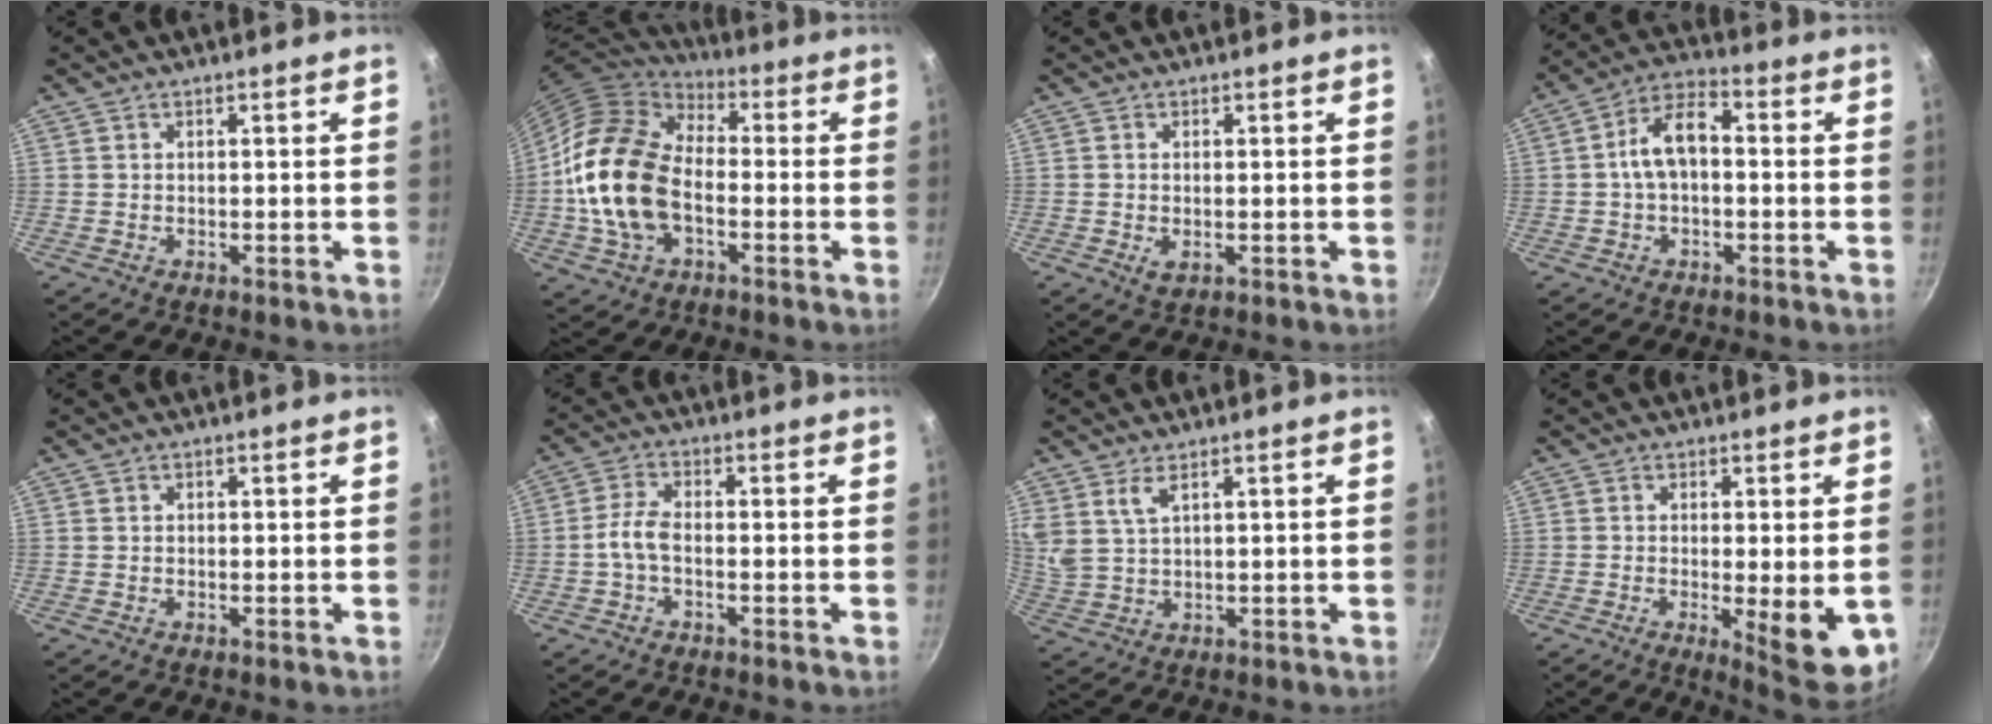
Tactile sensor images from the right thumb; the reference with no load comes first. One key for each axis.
{"total": 19.1, "fx": -2.9, "fy": 12.6, "fz": 14.2, "tx": -0.245, "ty": 0.031, "tz": -0.064}
{"total": 2.0, "fx": -0.4, "fy": 1.2, "fz": 1.6, "tx": -0.029, "ty": -0.005, "tz": -0.003}
{"total": 8.7, "fx": -0.2, "fy": 5.1, "fz": 7.1, "tx": -0.114, "ty": 0.037, "tz": -0.013}
{"total": 0.5, "fx": 0.2, "fy": 0.5, "fz": 0.2, "tx": -0.001, "ty": 0.004, "tz": 0.002}
{"total": 3.9, "fx": -1.3, "fy": 1.7, "fz": 3.3, "tx": -0.076, "ty": 0.018, "tz": -0.035}
{"total": 4.6, "fx": 2.6, "fy": 2.1, "fz": 3.2, "tx": -0.061, "ty": -0.018, "tz": 0.062}
{"total": 9.8, "fx": -1.5, "fy": 2.5, "fz": 9.3, "tx": -0.115, "ty": -0.013, "tz": -0.011}